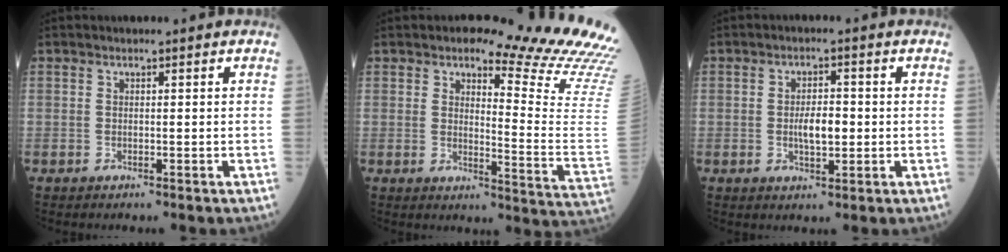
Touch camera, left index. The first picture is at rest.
{"total": 17.0, "force": [15.2, 0.3, 7.6], "torque": [-0.106, -0.118, 0.163]}
{"total": 4.1, "force": [-0.4, 1.8, 3.7], "torque": [-0.069, -0.003, -0.004]}